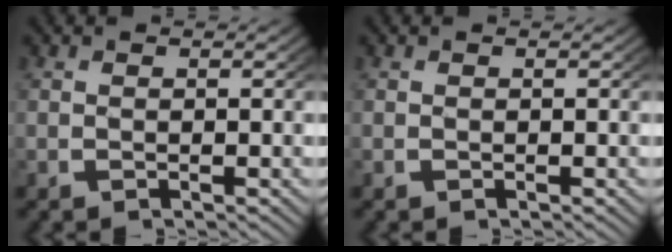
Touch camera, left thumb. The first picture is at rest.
{"total": 0.0}